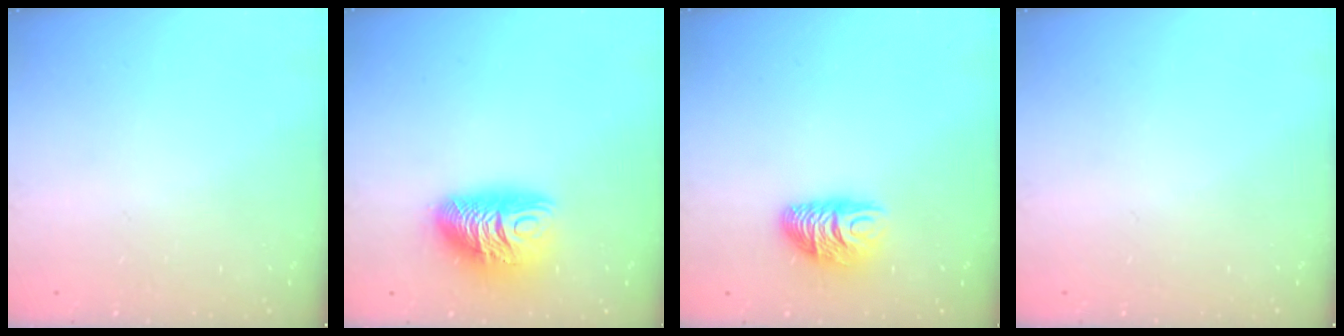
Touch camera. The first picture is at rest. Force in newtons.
{"total": 12.0, "press": 12.0, "slide": 0.8}
{"total": 9.5, "press": 9.4, "slide": 0.8}
{"total": 0.0}